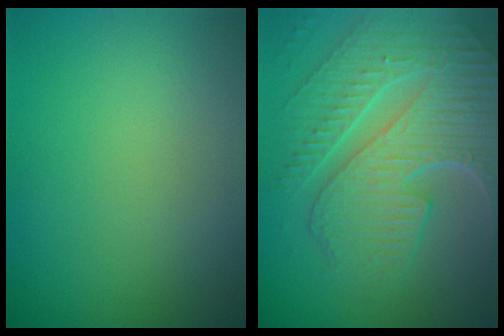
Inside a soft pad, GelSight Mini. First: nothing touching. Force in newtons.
{"total": 9.6, "press": 6.5, "slide": 7.1}